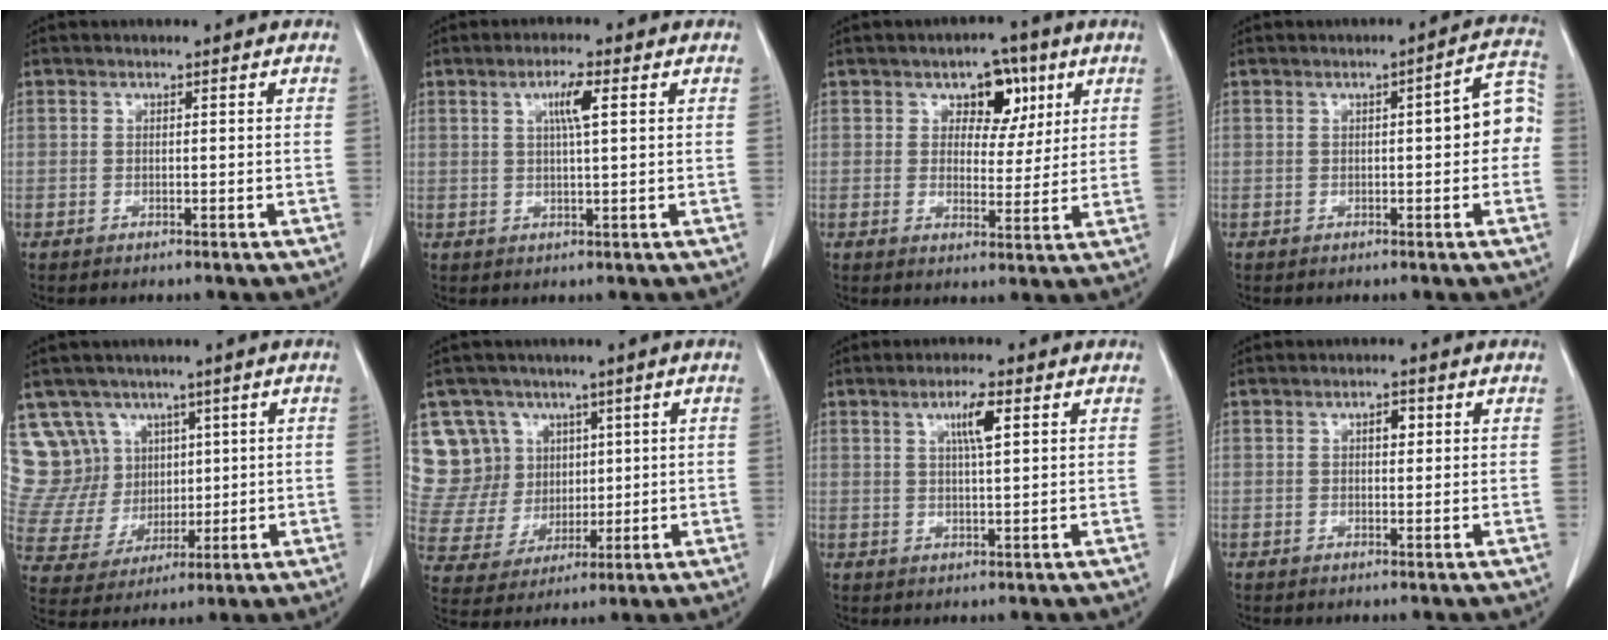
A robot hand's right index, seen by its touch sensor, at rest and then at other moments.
{"total": 3.9, "force": [1.3, 0.2, 3.7], "torque": [-0.066, 0.001, 0.022]}
{"total": 6.6, "force": [3.0, 4.1, 4.2], "torque": [-0.047, 0.014, 0.043]}
{"total": 6.3, "force": [-0.1, 1.5, 6.1], "torque": [-0.070, 0.028, -0.004]}
{"total": 12.5, "force": [6.5, 10.6, 1.9], "torque": [-0.067, 0.062, 0.153]}
{"total": 13.1, "force": [6.0, 11.5, 2.0], "torque": [-0.074, 0.060, 0.140]}
{"total": 4.3, "force": [1.7, 0.4, 3.9], "torque": [-0.070, -0.001, 0.029]}
{"total": 1.9, "force": [0.6, 0.9, 1.5], "torque": [-0.023, 0.002, 0.007]}